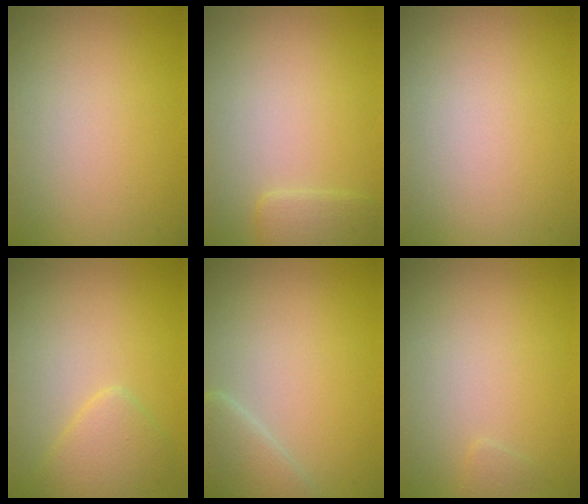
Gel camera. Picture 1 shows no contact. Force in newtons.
{"total": 1.6, "press": 1.6, "slide": 0.1}
{"total": 0.0}
{"total": 2.6, "press": 2.6, "slide": 0.1}
{"total": 2.7, "press": 2.6, "slide": 0.2}
{"total": 0.5, "press": 0.5, "slide": 0.0}